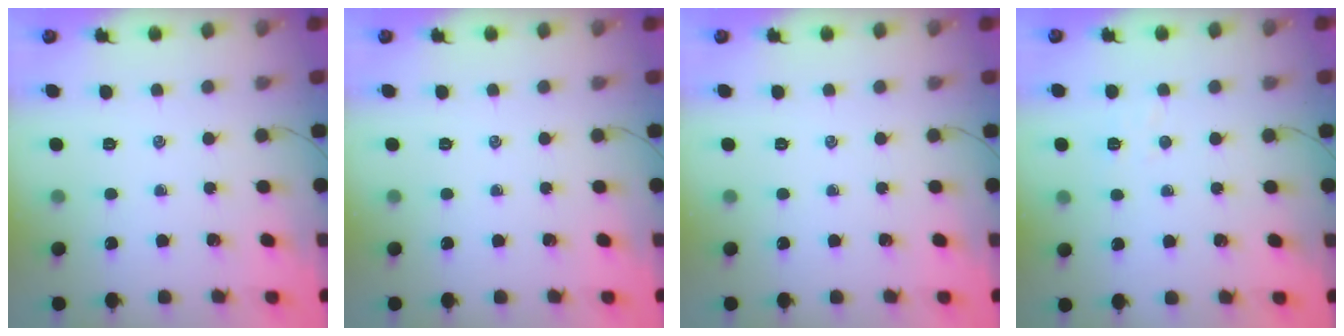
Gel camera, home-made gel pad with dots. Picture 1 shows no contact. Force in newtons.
{"total": 0.0}
{"total": 0.0}
{"total": 3.6, "press": 3.5, "slide": 0.9}